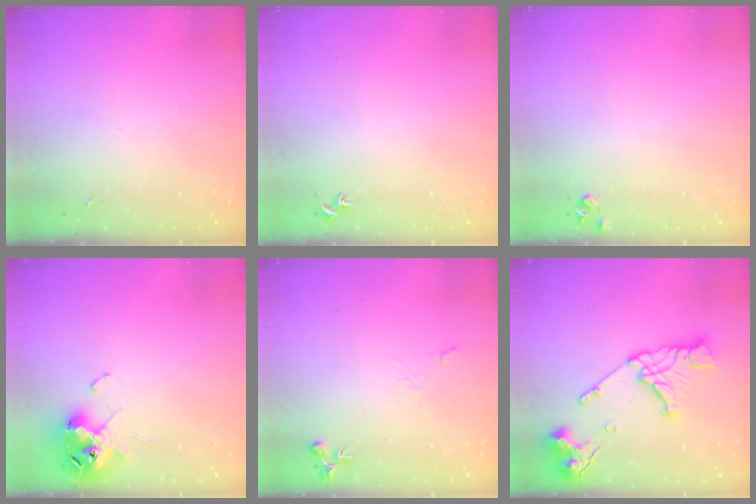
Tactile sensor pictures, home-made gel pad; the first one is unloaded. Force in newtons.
{"total": 0.8, "press": 0.7, "slide": 0.3}
{"total": 4.4, "press": 4.4, "slide": 0.5}
{"total": 12.6, "press": 12.5, "slide": 1.7}
{"total": 6.8, "press": 6.8, "slide": 0.9}
{"total": 17.1, "press": 17.0, "slide": 1.9}